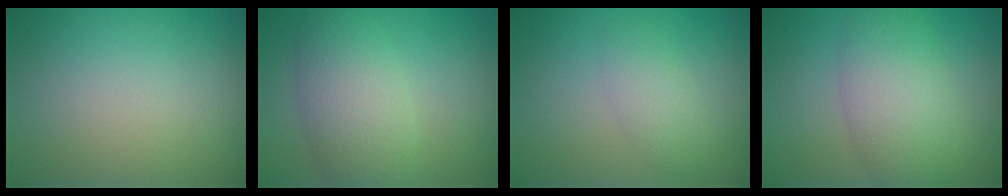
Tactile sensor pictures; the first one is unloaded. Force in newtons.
{"total": 5.0, "press": 5.0, "slide": 0.1}
{"total": 2.1, "press": 2.1, "slide": 0.0}
{"total": 5.5, "press": 5.5, "slide": 0.4}